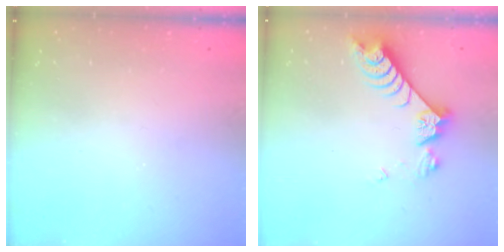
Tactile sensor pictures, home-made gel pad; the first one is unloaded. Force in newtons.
{"total": 8.1, "press": 8.1, "slide": 0.8}